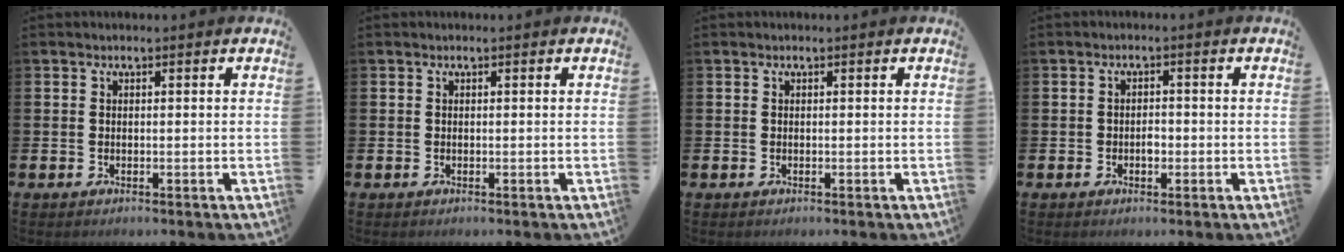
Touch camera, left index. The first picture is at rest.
{"total": 0.0}
{"total": 0.0}
{"total": 1.5, "force": [-0.4, 1.0, 1.0], "torque": [-0.004, -0.003, -0.012]}